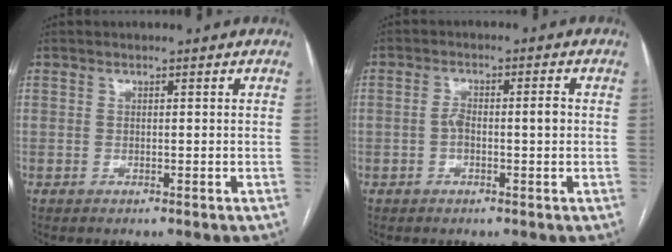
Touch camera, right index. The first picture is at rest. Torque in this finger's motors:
{"motor_torque": [0.02, 0.02, 0.09, 0.02]}